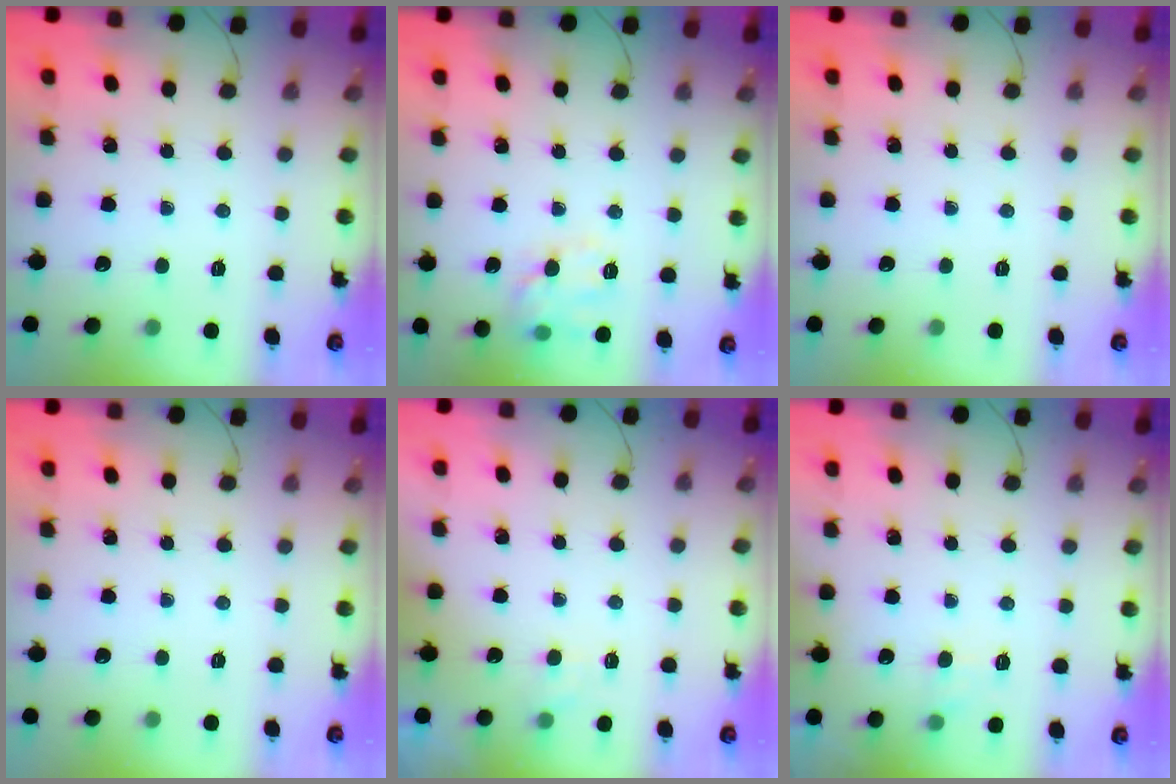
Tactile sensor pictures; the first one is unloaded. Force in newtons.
{"total": 11.4, "press": 11.3, "slide": 0.5}
{"total": 0.0}
{"total": 0.0}
{"total": 2.1, "press": 1.6, "slide": 1.3}
{"total": 5.8, "press": 5.6, "slide": 1.2}